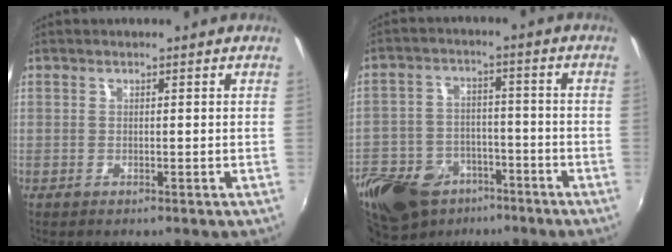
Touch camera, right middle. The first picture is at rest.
{"total": 20.9, "force": [-12.6, 13.2, 10.0], "torque": [-0.260, -0.009, -0.192]}